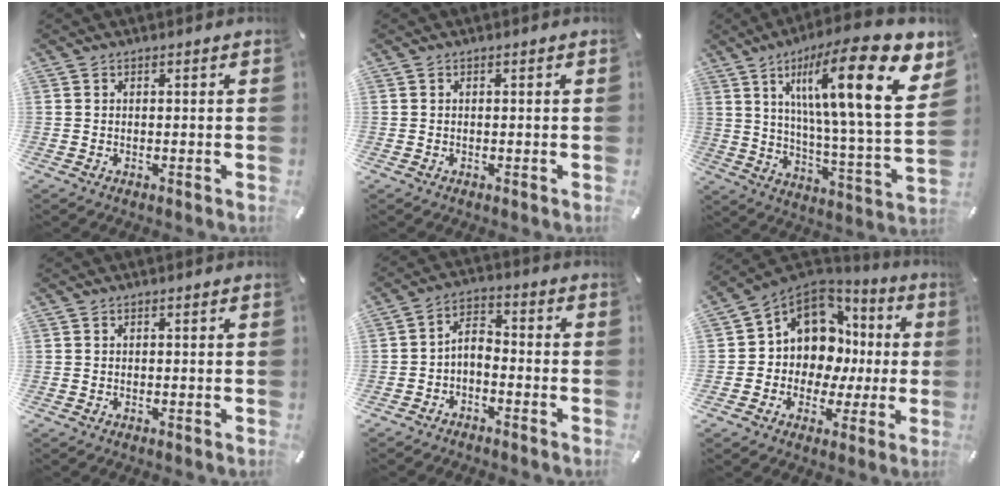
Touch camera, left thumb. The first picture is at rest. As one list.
[{"total": 0.0}, {"total": 23.2, "force": [11.6, 5.2, 19.4], "torque": [-0.296, -0.073, 0.172]}, {"total": 0.0}, {"total": 4.3, "force": [-2.5, 2.5, 2.5], "torque": [-0.057, 0.008, -0.055]}, {"total": 11.7, "force": [2.5, 10.5, 4.7], "torque": [-0.101, -0.034, 0.056]}]